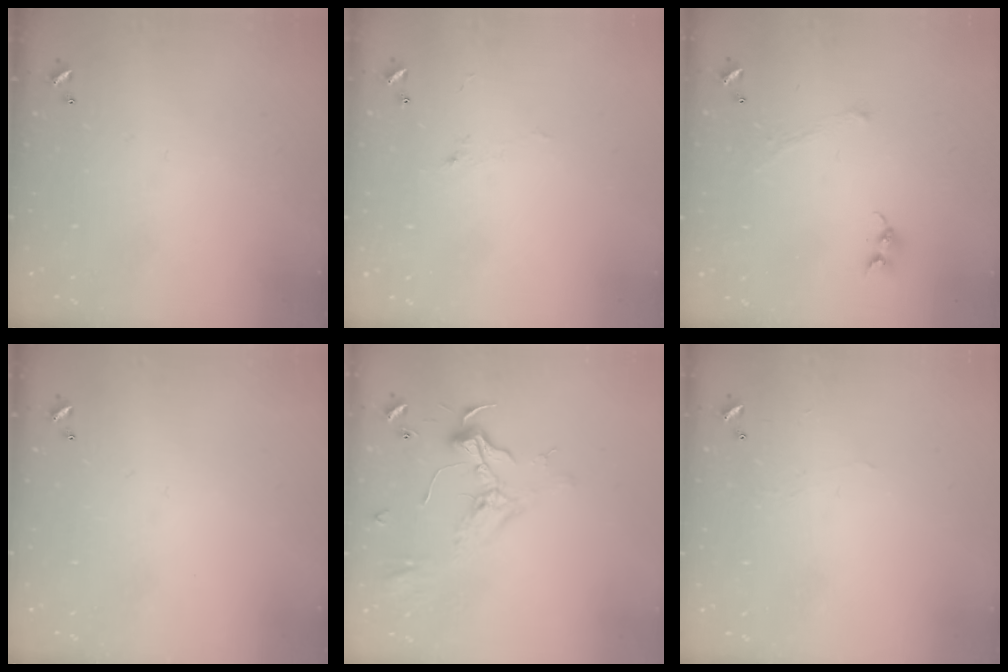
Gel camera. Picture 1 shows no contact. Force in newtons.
{"total": 1.2, "press": 0.8, "slide": 0.8}
{"total": 0.8, "press": 0.7, "slide": 0.3}
{"total": 0.0}
{"total": 2.3, "press": 2.2, "slide": 0.9}
{"total": 0.9, "press": 0.7, "slide": 0.4}